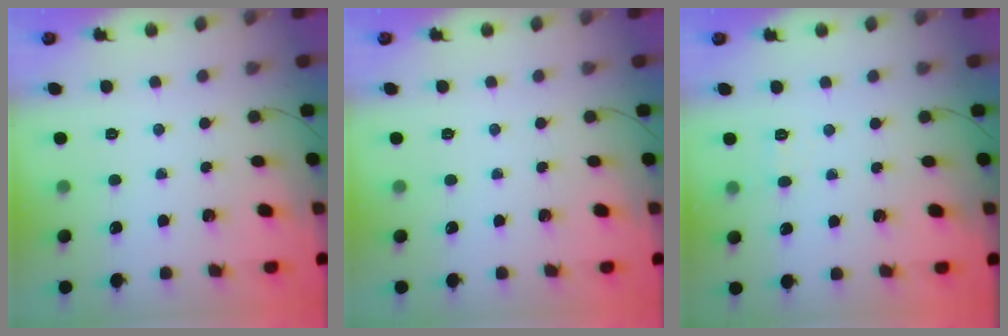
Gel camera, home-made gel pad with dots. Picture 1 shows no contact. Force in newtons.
{"total": 0.0}
{"total": 4.3, "press": 4.2, "slide": 1.2}